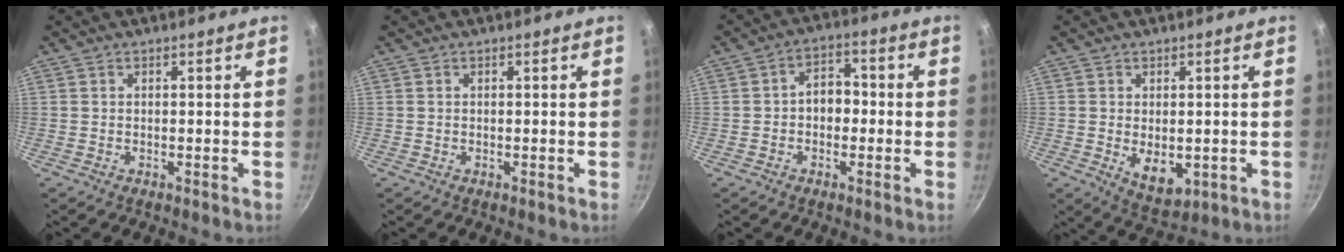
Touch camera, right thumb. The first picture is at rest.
{"total": 0.0}
{"total": 5.3, "force": [-0.7, 3.9, 3.5], "torque": [-0.018, 0.019, -0.019]}
{"total": 6.6, "force": [-0.7, 4.2, 5.0], "torque": [-0.065, -0.014, 0.005]}